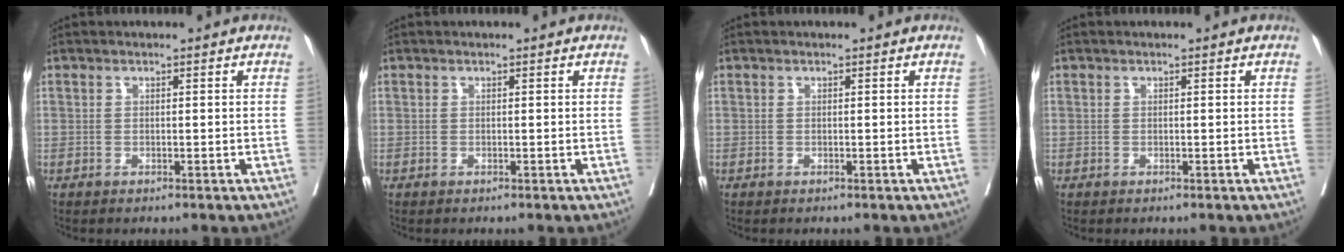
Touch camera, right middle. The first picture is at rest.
{"total": 0.0}
{"total": 0.0}
{"total": 0.0}